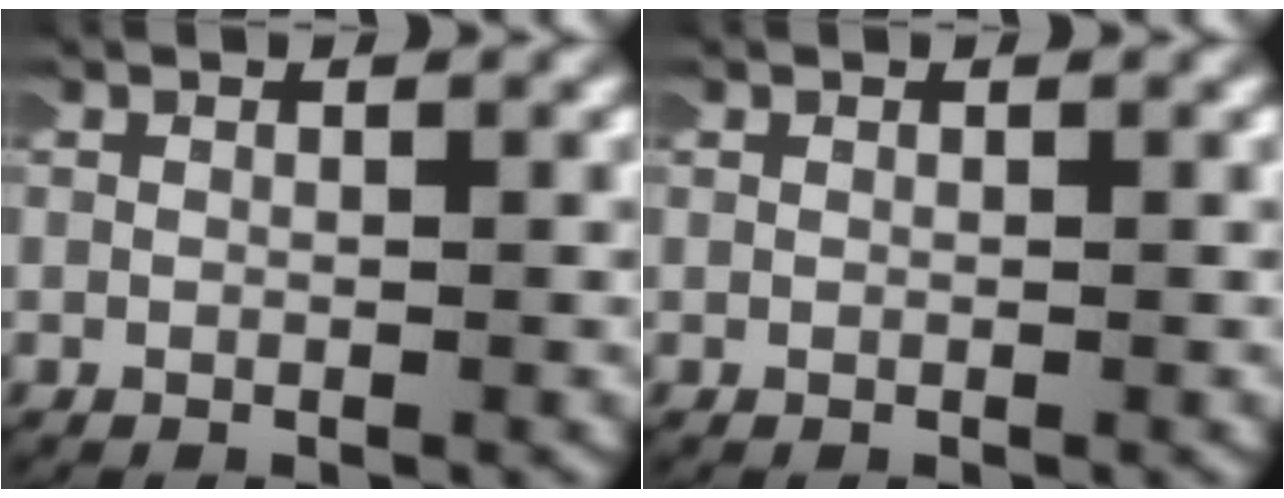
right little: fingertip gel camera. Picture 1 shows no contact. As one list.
[{"total": 0.0}]